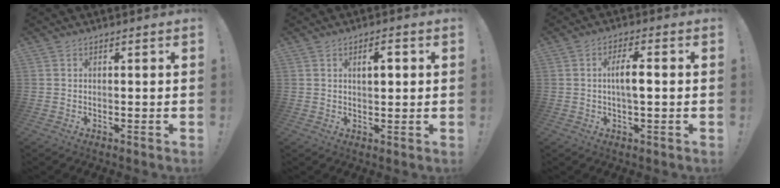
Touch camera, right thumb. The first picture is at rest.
{"total": 3.9, "force": [1.1, 1.7, 3.4], "torque": [-0.041, -0.003, 0.010]}
{"total": 6.1, "force": [-0.2, 1.7, 5.8], "torque": [-0.112, 0.007, -0.008]}